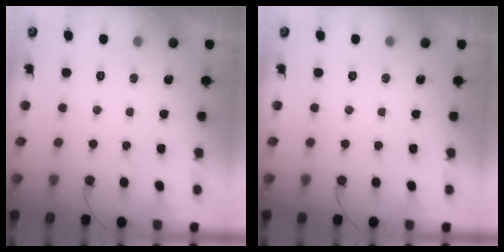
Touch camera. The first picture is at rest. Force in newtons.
{"total": 0.0}